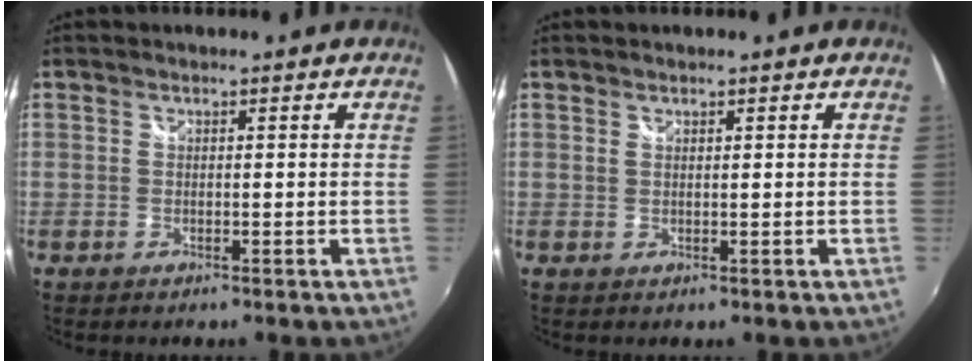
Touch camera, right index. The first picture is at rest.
{"total": 0.0}